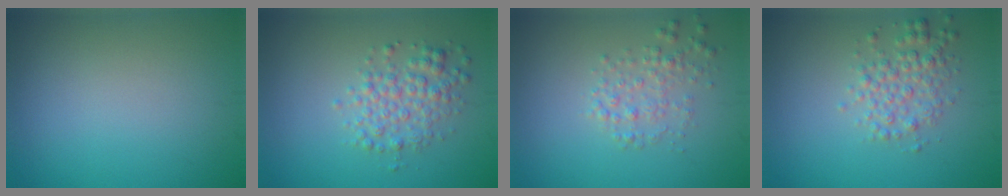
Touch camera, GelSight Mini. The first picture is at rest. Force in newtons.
{"total": 3.1, "press": 3.1, "slide": 0.1}
{"total": 2.1, "press": 2.1, "slide": 0.1}
{"total": 2.8, "press": 2.8, "slide": 0.0}